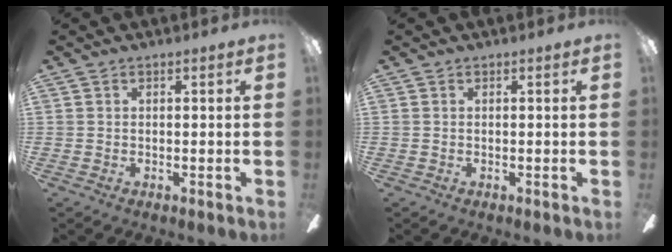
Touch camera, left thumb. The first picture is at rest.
{"total": 0.0}